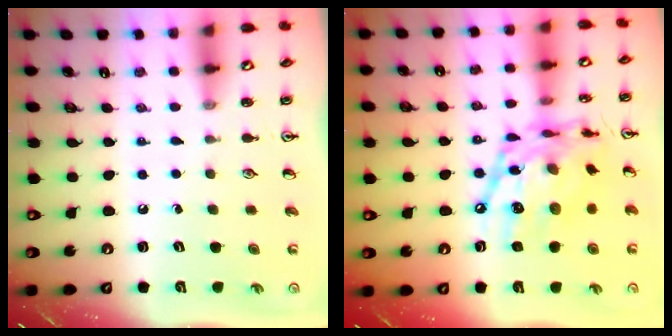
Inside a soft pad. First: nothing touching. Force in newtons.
{"total": 18.0, "press": 17.9, "slide": 1.5}